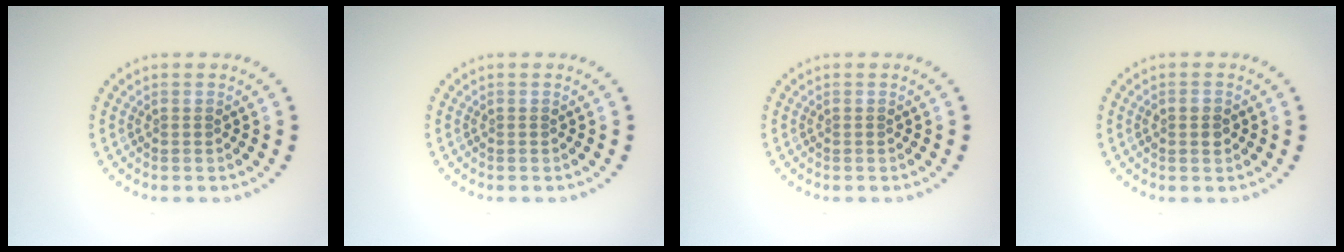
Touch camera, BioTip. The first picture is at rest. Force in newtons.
{"total": 0.0}
{"total": 0.0}
{"total": 1.3, "press": 1.3, "slide": 0.1}